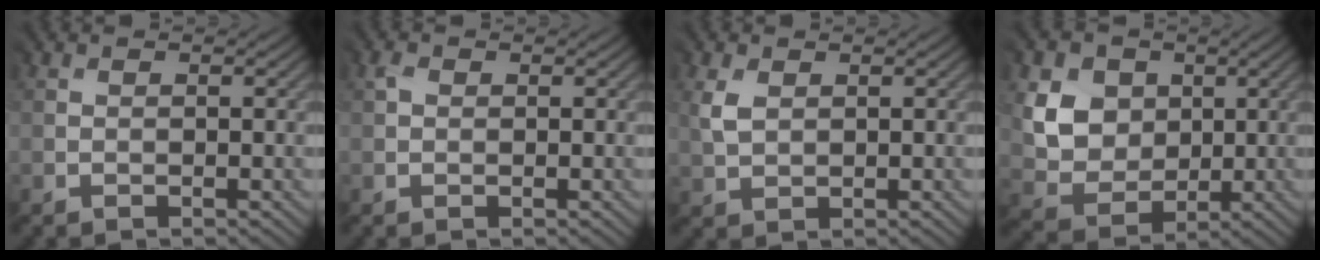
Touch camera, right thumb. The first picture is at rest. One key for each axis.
{"total": 1.0, "fx": 0.5, "fy": 0.9, "fz": 0.2, "tx": -0.003, "ty": -0.001, "tz": 0.006}
{"total": 2.0, "fx": 1.2, "fy": 1.5, "fz": 0.7, "tx": -0.030, "ty": 0.000, "tz": 0.022}
{"total": 6.6, "fx": 2.3, "fy": 5.8, "fz": 2.2, "tx": -0.079, "ty": -0.004, "tz": 0.030}